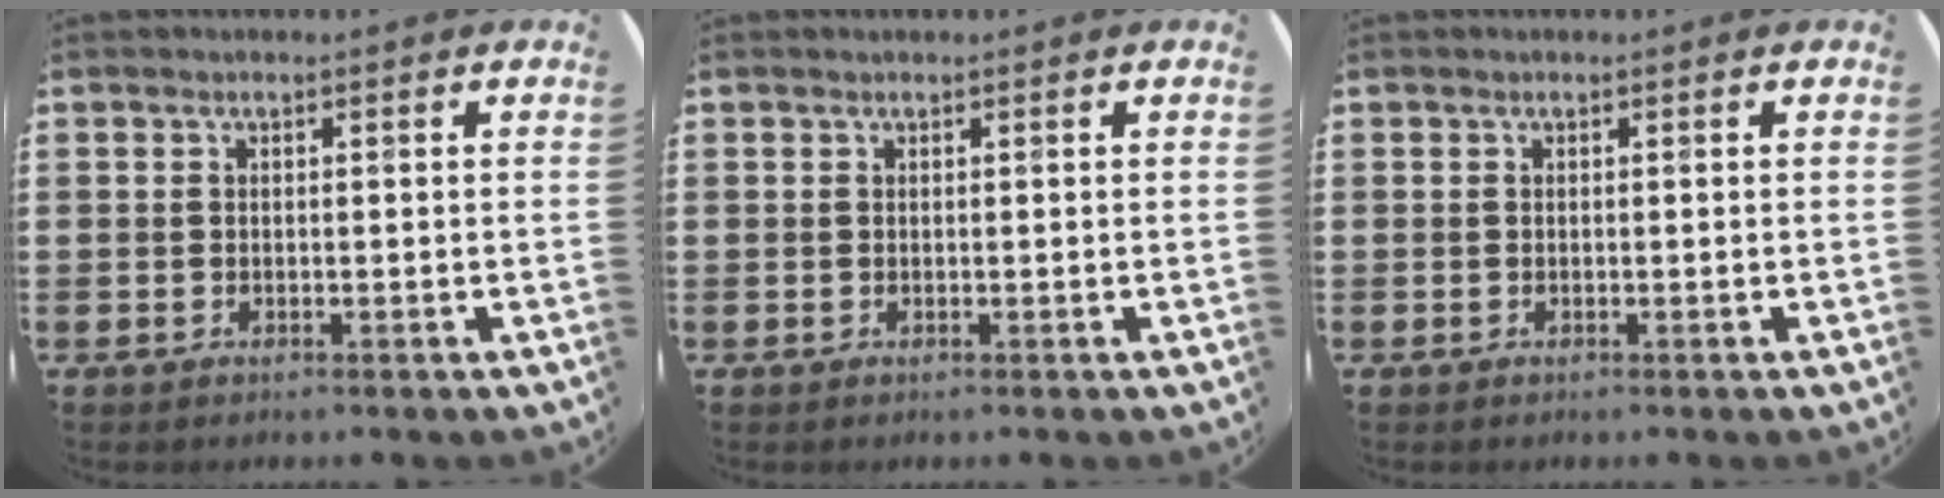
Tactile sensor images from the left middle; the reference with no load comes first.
{"total": 0.0}
{"total": 0.0}